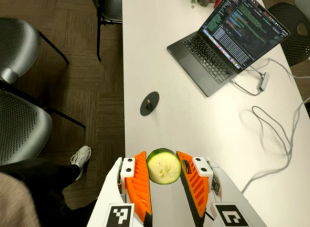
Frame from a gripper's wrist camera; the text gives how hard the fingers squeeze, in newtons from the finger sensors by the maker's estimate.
{"total": 9.7, "left": 9.3, "right": 10.0}